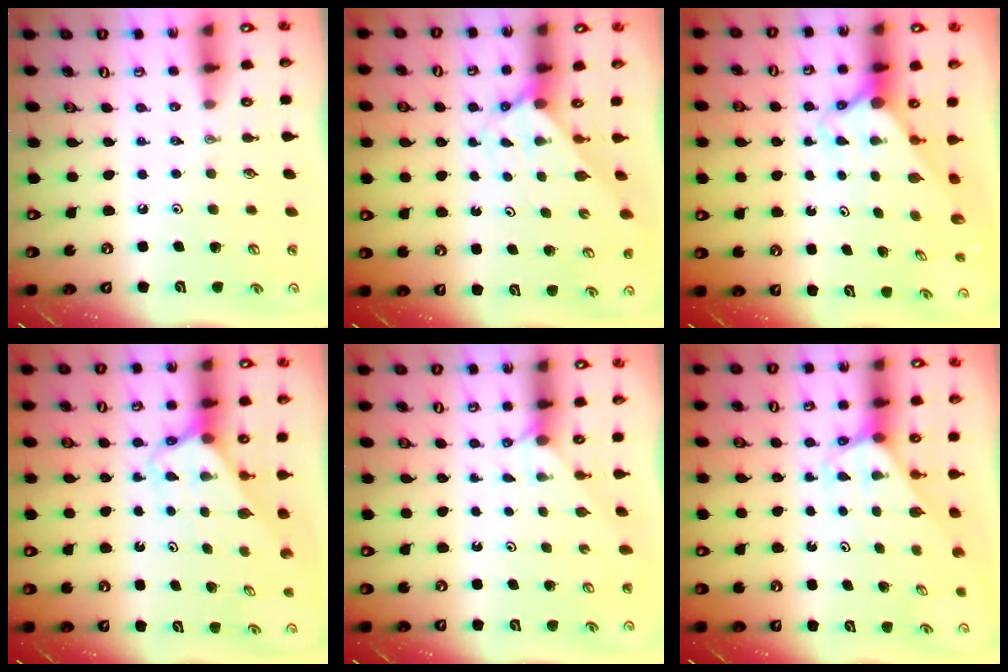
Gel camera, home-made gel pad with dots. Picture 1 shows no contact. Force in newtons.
{"total": 2.6, "press": 2.6, "slide": 0.3}
{"total": 2.5, "press": 2.5, "slide": 0.2}
{"total": 2.7, "press": 2.7, "slide": 0.1}
{"total": 2.5, "press": 2.5, "slide": 0.2}
{"total": 2.2, "press": 2.2, "slide": 0.1}